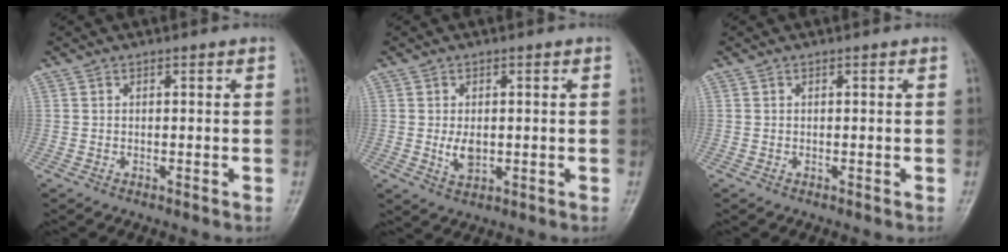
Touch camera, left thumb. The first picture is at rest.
{"total": 3.8, "force": [-0.1, 2.4, 3.0], "torque": [-0.048, -0.007, 0.004]}
{"total": 0.0}